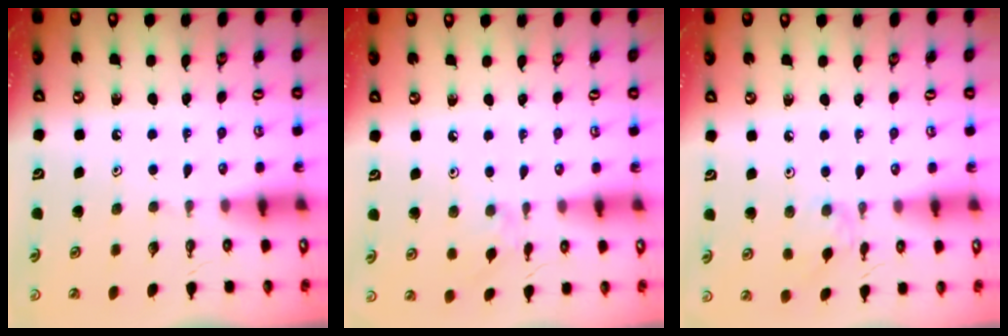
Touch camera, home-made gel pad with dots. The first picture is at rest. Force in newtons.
{"total": 1.2, "press": 1.1, "slide": 0.4}
{"total": 2.8, "press": 2.7, "slide": 0.6}